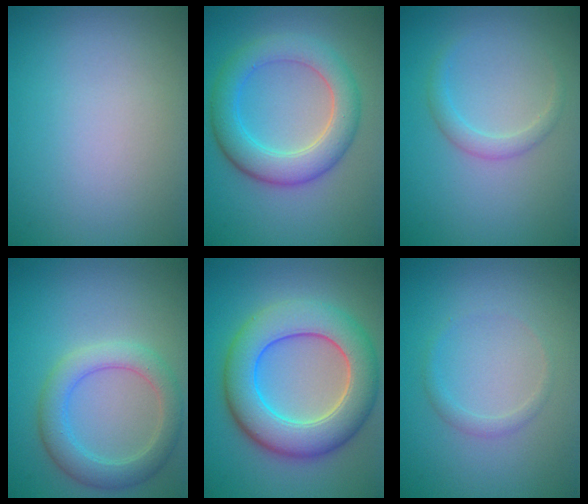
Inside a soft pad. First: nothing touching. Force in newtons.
{"total": 5.8, "press": 5.8, "slide": 0.4}
{"total": 1.6, "press": 1.6, "slide": 0.1}
{"total": 4.0, "press": 4.0, "slide": 0.2}
{"total": 8.8, "press": 8.8, "slide": 0.2}
{"total": 1.1, "press": 1.1, "slide": 0.0}